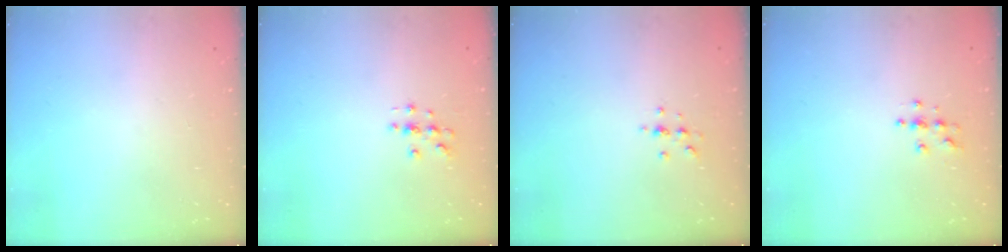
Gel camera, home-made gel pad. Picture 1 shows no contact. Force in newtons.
{"total": 3.0, "press": 3.0, "slide": 0.3}
{"total": 3.3, "press": 3.2, "slide": 0.4}
{"total": 4.0, "press": 4.0, "slide": 0.3}